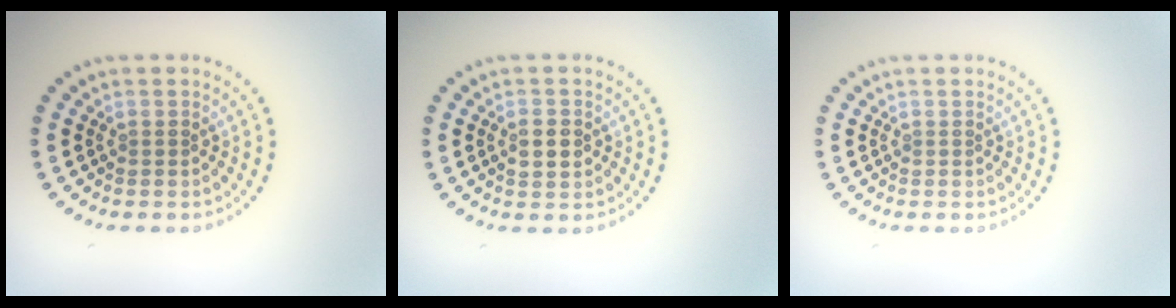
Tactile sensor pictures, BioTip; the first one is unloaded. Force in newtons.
{"total": 2.4, "press": 2.4, "slide": 0.1}
{"total": 0.0}